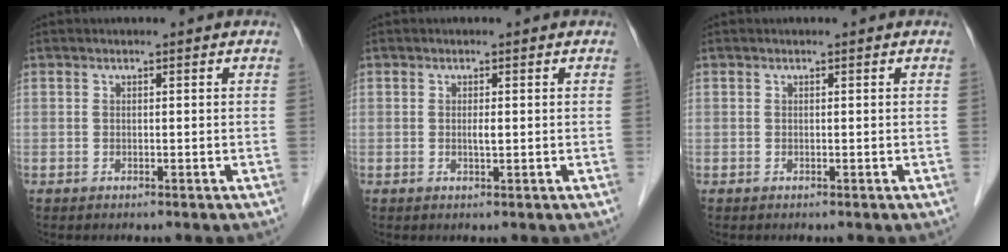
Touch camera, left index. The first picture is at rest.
{"total": 1.2, "force": [-1.0, 0.1, 0.6], "torque": [-0.013, -0.009, -0.015]}
{"total": 0.0}